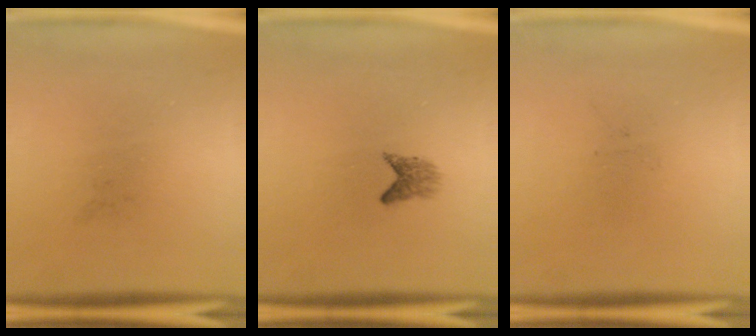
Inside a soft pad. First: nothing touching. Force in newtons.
{"total": 1.8}
{"total": 0.0}